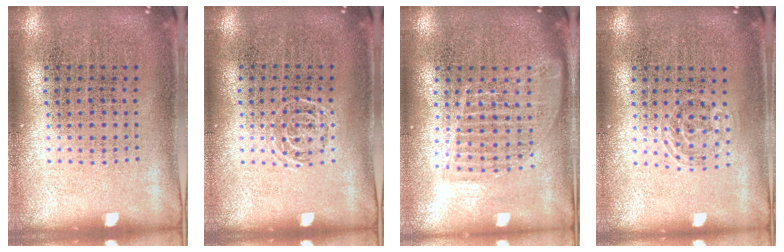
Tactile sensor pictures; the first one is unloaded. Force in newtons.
{"total": 0.5, "press": 0.4, "slide": 0.3}
{"total": 1.6, "press": 1.5, "slide": 0.7}
{"total": 0.7, "press": 0.5, "slide": 0.5}